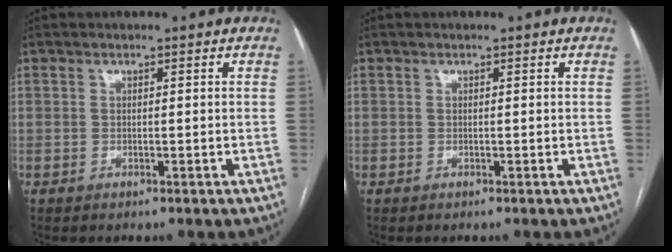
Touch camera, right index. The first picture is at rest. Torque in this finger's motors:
{"motor_torque": [0.00, 0.00, 0.00, 0.00]}